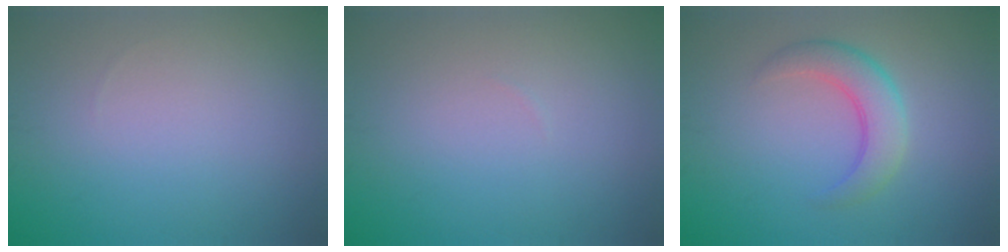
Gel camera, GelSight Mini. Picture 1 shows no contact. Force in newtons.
{"total": 0.0}
{"total": 3.8, "press": 3.8, "slide": 0.4}